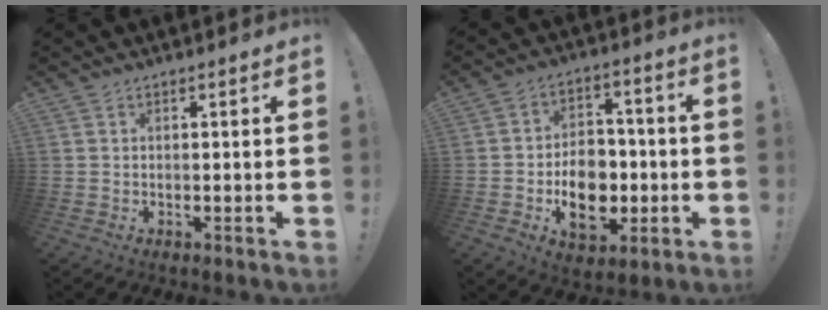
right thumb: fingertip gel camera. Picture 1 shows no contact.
{"total": 13.3, "force": [-3.4, 9.9, 8.2], "torque": [-0.123, 0.019, -0.054]}